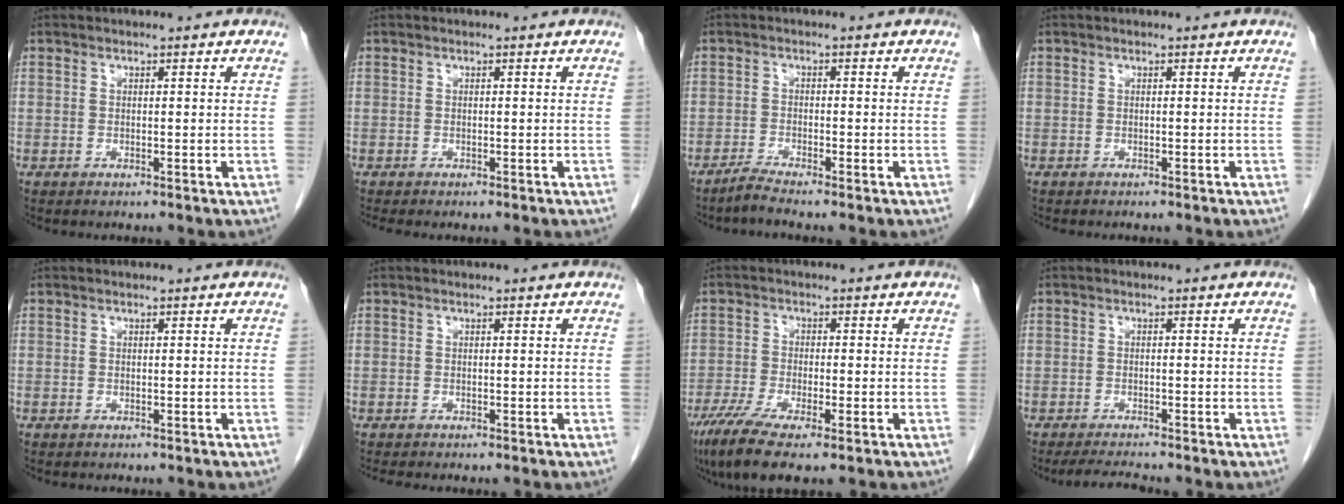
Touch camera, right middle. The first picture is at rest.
{"total": 3.6, "force": [-3.0, 0.9, 1.6], "torque": [-0.021, -0.007, -0.036]}
{"total": 2.3, "force": [-2.1, -0.6, 0.8], "torque": [-0.024, -0.007, -0.045]}
{"total": 2.0, "force": [-1.7, 0.6, 0.8], "torque": [-0.015, -0.004, -0.016]}
{"total": 0.8, "force": [-0.7, 0.3, 0.2], "torque": [-0.010, -0.001, -0.009]}
{"total": 4.1, "force": [-3.5, 1.0, 1.9], "torque": [-0.025, -0.008, -0.042]}
{"total": 9.3, "force": [-6.1, 1.8, 6.8], "torque": [-0.123, -0.020, -0.102]}
{"total": 3.0, "force": [-2.9, -0.4, 0.9], "torque": [-0.023, -0.017, -0.048]}